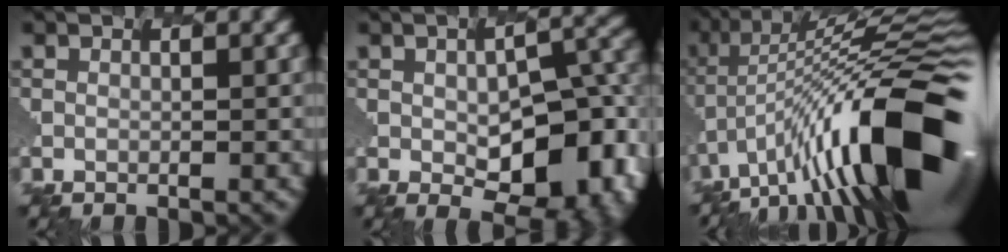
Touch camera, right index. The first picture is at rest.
{"total": 11.6, "force": [-3.0, 6.2, 9.3], "torque": [-0.118, -0.020, -0.042]}
{"total": 15.6, "force": [-5.1, 5.0, 13.8], "torque": [-0.217, 0.044, -0.100]}